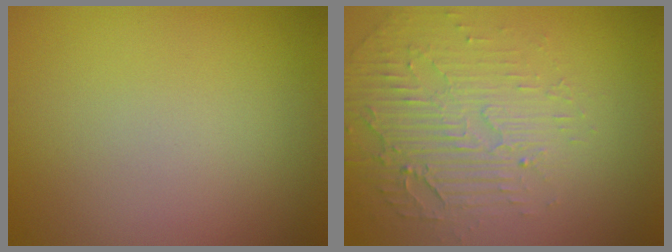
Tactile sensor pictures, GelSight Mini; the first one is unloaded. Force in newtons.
{"total": 5.7, "press": 3.3, "slide": 4.6}